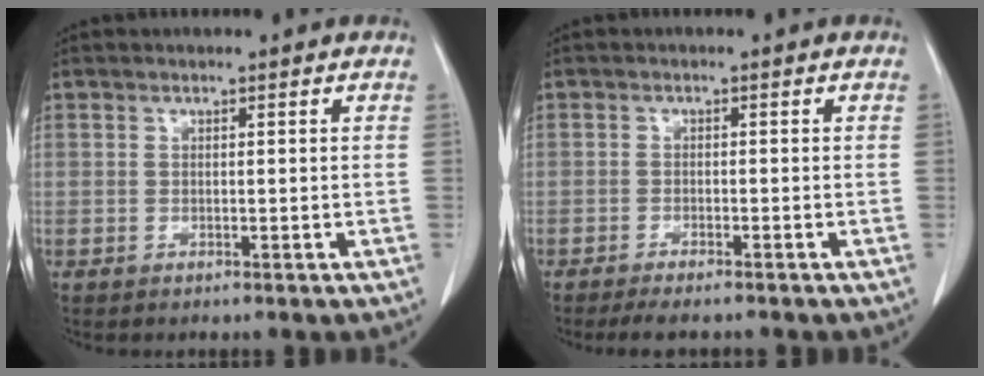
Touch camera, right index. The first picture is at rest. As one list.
[{"total": 4.0, "force": [-3.5, 0.4, 1.9], "torque": [-0.028, -0.009, -0.052]}]